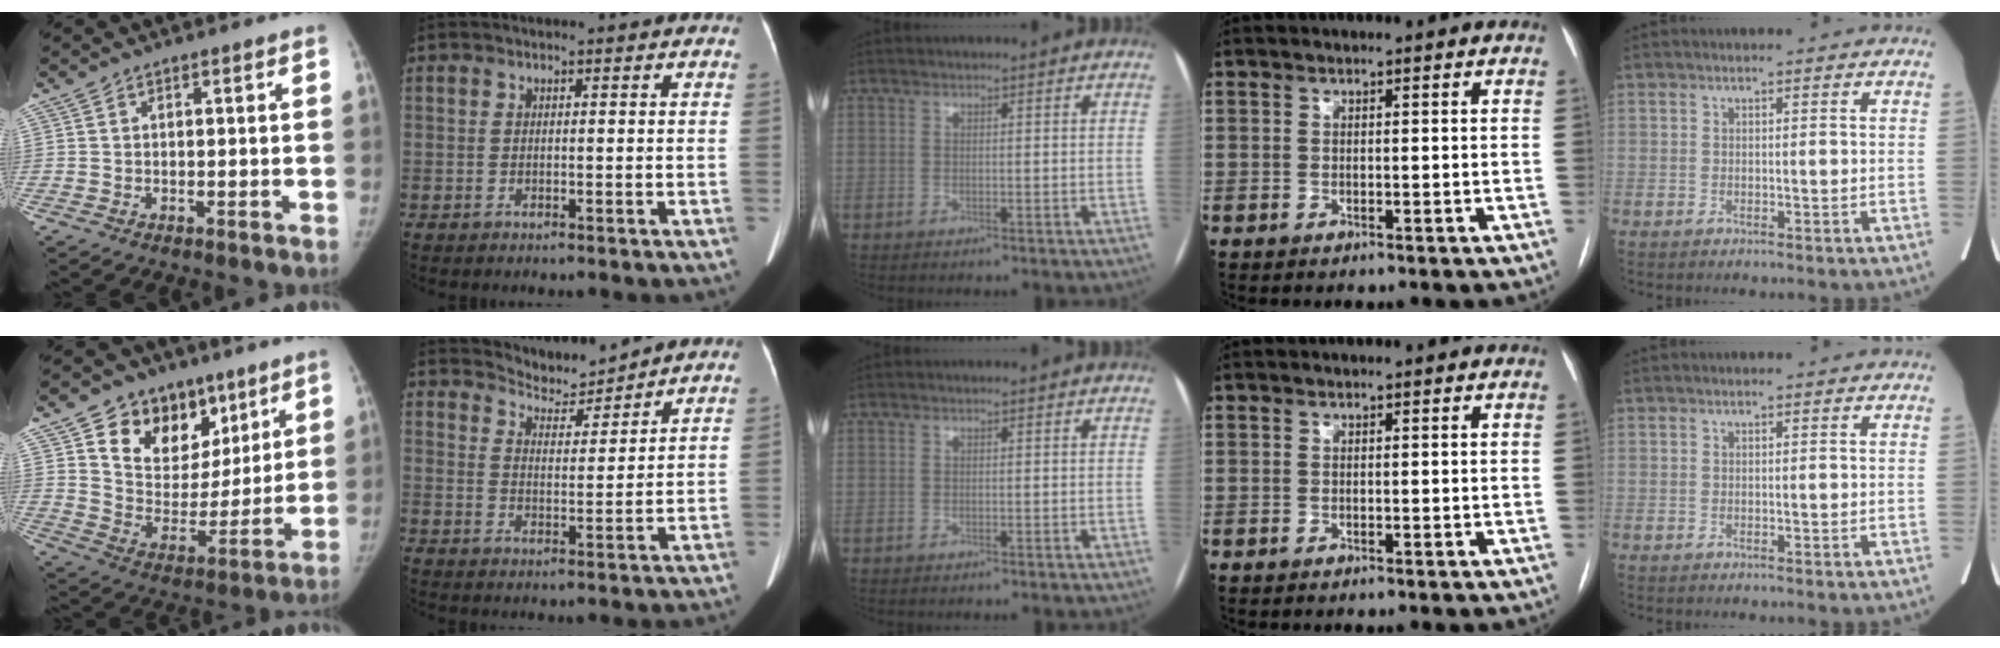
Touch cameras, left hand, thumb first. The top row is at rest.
{"thumb": {"total": 17.0, "force": [9.6, 12.1, 7.1], "torque": [-0.061, -0.042, 0.164]}, "index": {"total": 5.1, "force": [5.1, 0.4, -0.3], "torque": [-0.001, -0.002, 0.090]}}